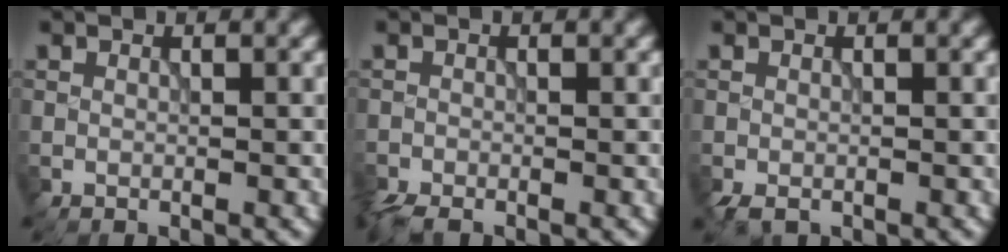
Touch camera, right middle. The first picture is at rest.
{"total": 1.7, "force": [-1.5, 0.4, 0.5], "torque": [-0.014, -0.007, -0.034]}
{"total": 1.1, "force": [-0.8, 0.6, 0.5], "torque": [-0.013, -0.009, -0.014]}